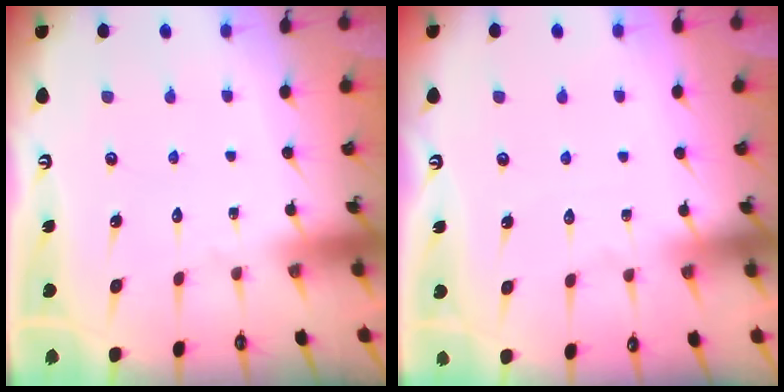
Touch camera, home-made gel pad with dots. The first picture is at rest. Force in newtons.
{"total": 3.1, "press": 3.1, "slide": 0.4}